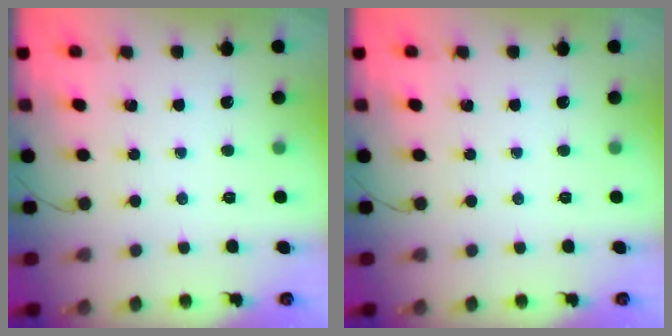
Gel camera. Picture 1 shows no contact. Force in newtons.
{"total": 0.0}